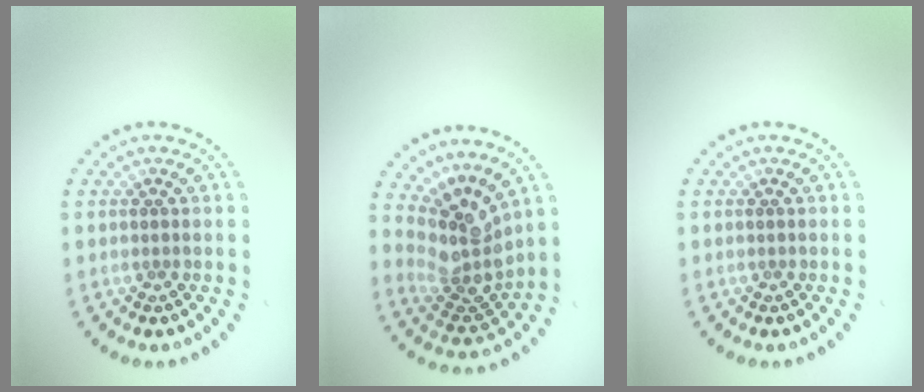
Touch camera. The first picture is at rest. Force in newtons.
{"total": 4.4, "press": 3.1, "slide": 3.1}
{"total": 0.0}